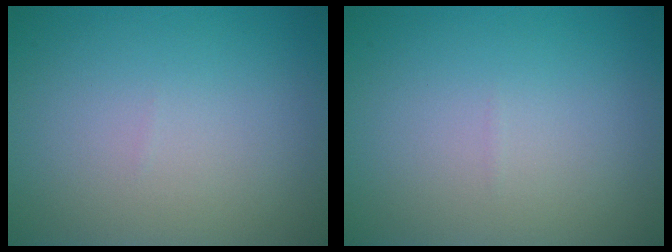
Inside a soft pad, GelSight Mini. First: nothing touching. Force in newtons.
{"total": 0.0}